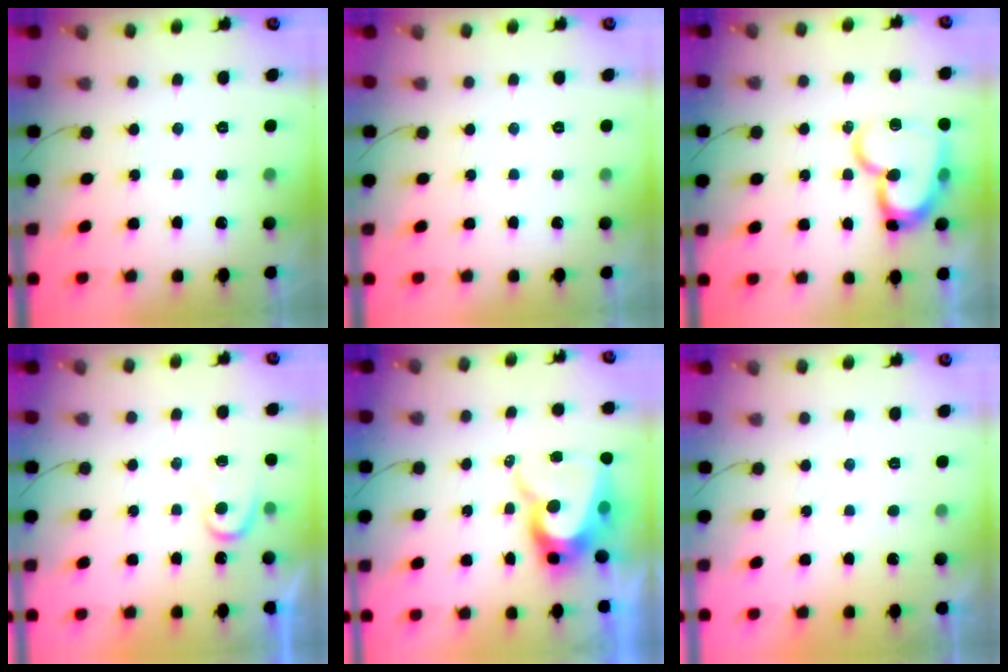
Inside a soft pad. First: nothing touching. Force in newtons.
{"total": 0.0}
{"total": 18.3, "press": 18.3, "slide": 0.9}
{"total": 5.4, "press": 5.4, "slide": 0.5}
{"total": 12.8, "press": 12.8, "slide": 0.9}
{"total": 1.0, "press": 1.0, "slide": 0.2}